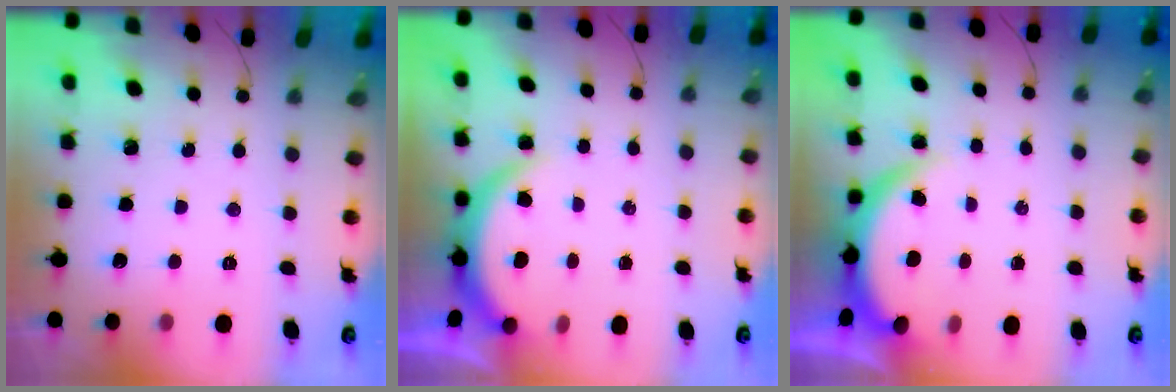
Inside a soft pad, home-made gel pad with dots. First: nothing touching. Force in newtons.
{"total": 3.8, "press": 3.8, "slide": 0.2}
{"total": 3.8, "press": 3.8, "slide": 0.1}